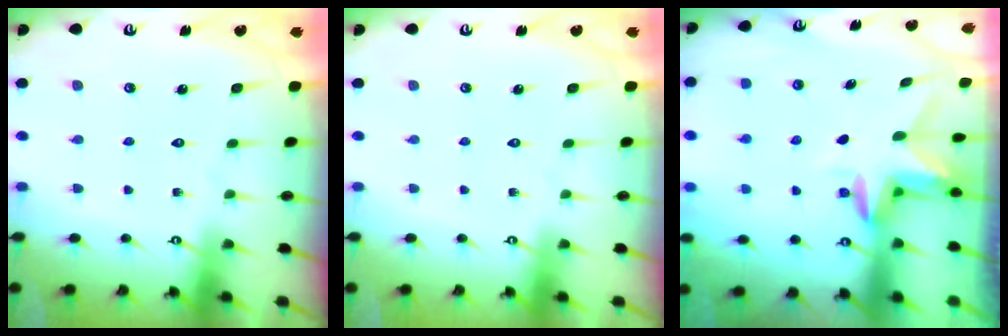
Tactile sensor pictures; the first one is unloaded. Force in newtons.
{"total": 0.0}
{"total": 2.9, "press": 2.9, "slide": 0.3}